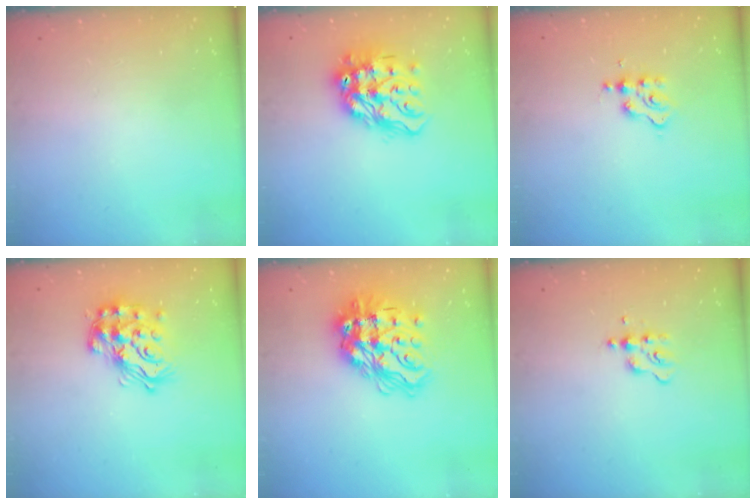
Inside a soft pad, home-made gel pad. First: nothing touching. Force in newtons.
{"total": 16.9, "press": 16.9, "slide": 1.5}
{"total": 2.7, "press": 2.6, "slide": 0.4}
{"total": 18.2, "press": 18.1, "slide": 1.0}
{"total": 19.8, "press": 19.6, "slide": 2.3}
{"total": 3.8, "press": 3.8, "slide": 0.4}